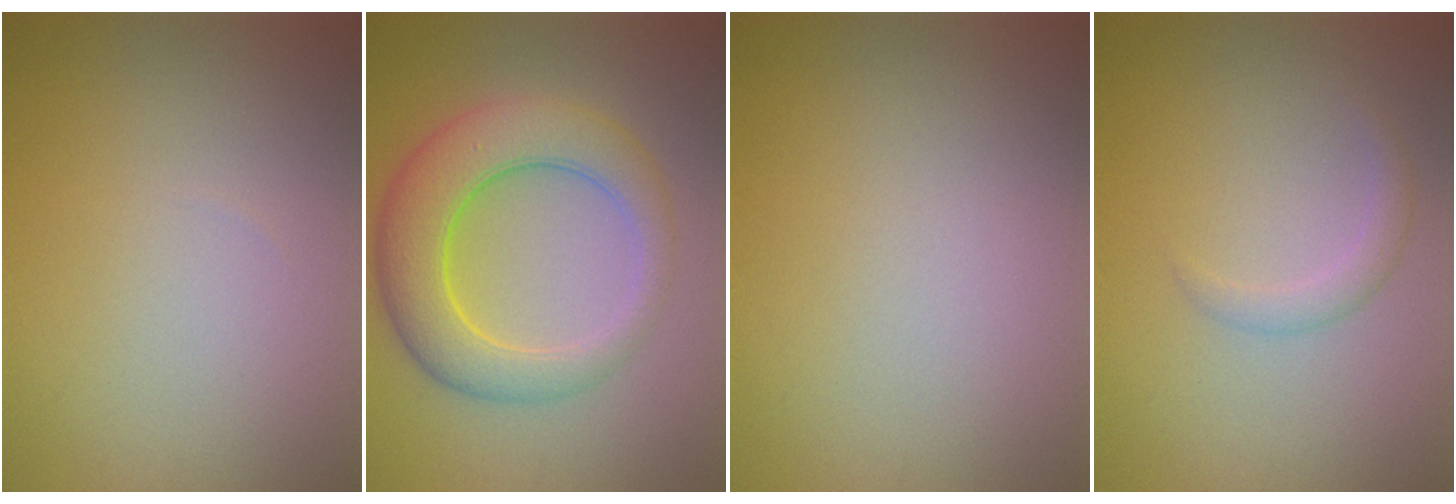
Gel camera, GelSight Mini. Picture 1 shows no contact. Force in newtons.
{"total": 7.3, "press": 7.2, "slide": 0.4}
{"total": 0.0}
{"total": 1.5, "press": 1.5, "slide": 0.1}